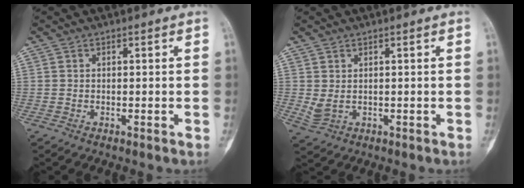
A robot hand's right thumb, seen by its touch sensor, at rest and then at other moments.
{"total": 2.5, "force": [0.4, 1.6, 1.9], "torque": [-0.044, -0.002, 0.020]}